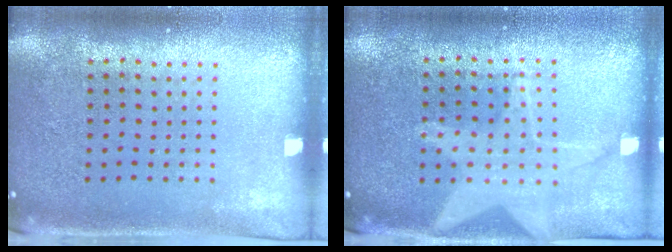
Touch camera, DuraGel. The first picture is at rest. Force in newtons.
{"total": 1.3, "press": 1.3, "slide": 0.3}